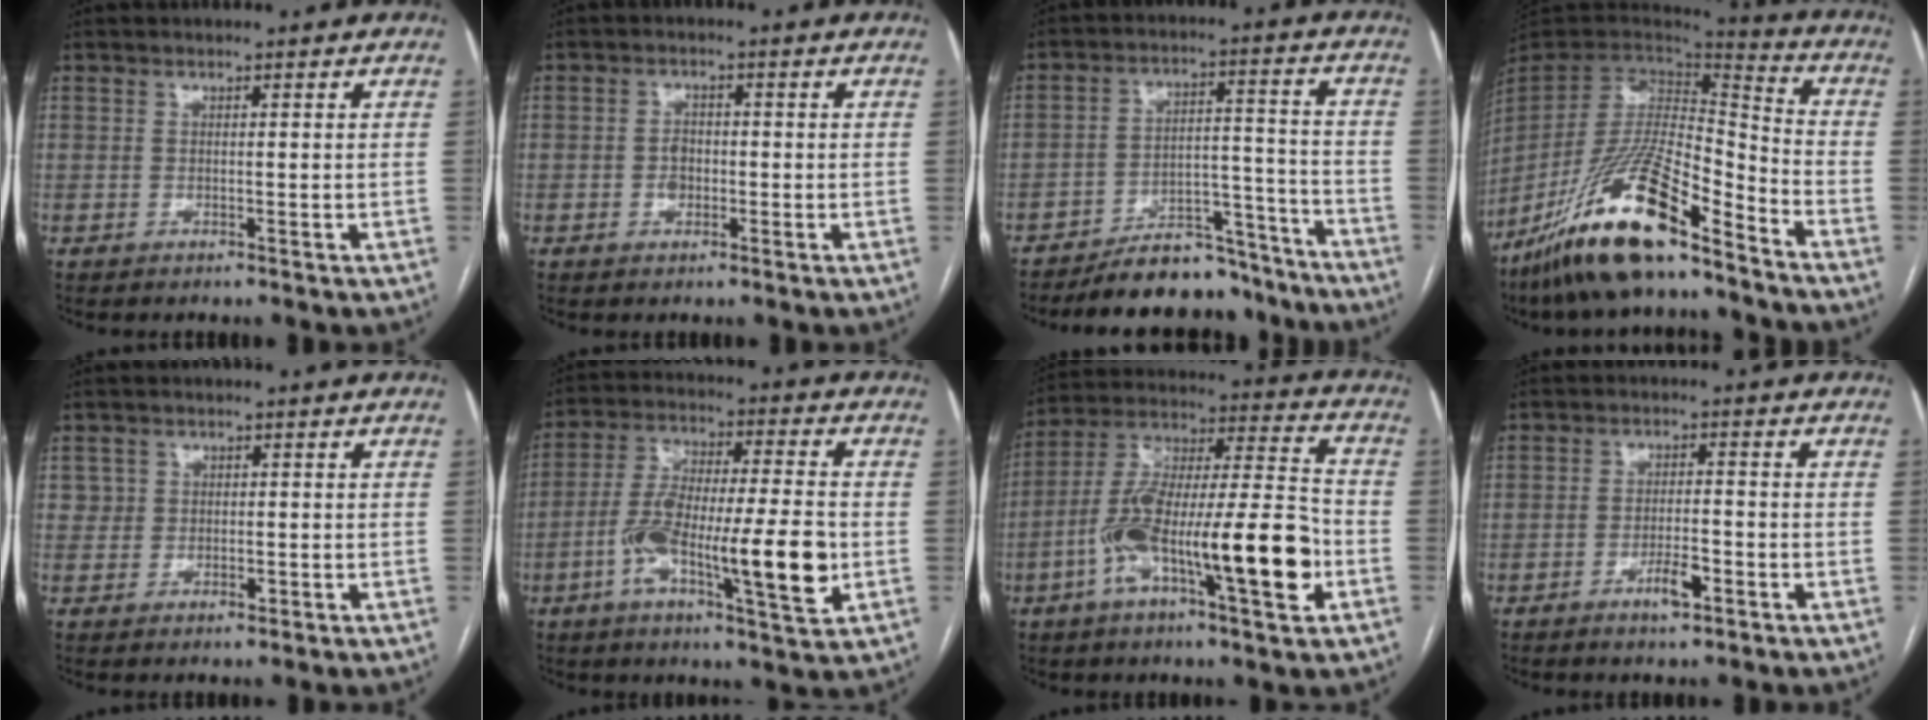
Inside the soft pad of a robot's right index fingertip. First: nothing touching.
{"total": 2.4, "force": [-0.6, 1.8, 1.5], "torque": [-0.023, 0.005, -0.008]}
{"total": 12.8, "force": [-11.9, 4.0, 2.4], "torque": [-0.010, 0.046, -0.177]}
{"total": 19.8, "force": [-13.7, 3.9, 13.8], "torque": [-0.289, -0.025, -0.253]}
{"total": 2.4, "force": [0.1, 2.2, 0.7], "torque": [-0.006, 0.004, 0.003]}
{"total": 16.4, "force": [-4.1, 3.0, 15.6], "torque": [-0.282, 0.001, -0.070]}
{"total": 21.1, "force": [-6.7, 3.7, 19.7], "torque": [-0.347, 0.007, -0.110]}
{"total": 4.1, "force": [-2.1, 1.1, 3.4], "torque": [-0.060, 0.001, -0.036]}